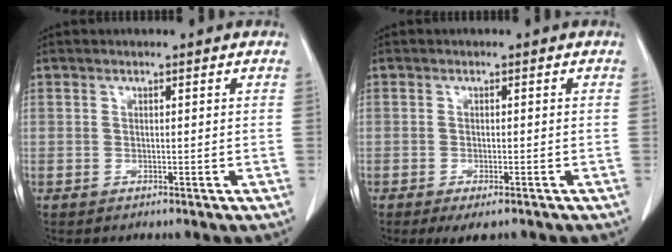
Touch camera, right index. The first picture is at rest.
{"total": 3.8, "force": [-2.8, 1.1, 2.4], "torque": [-0.028, -0.007, -0.038]}